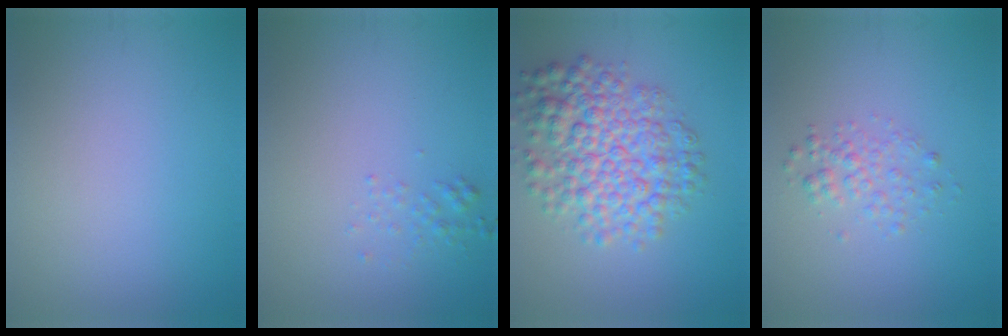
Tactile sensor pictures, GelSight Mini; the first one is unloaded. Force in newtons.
{"total": 1.0, "press": 1.0, "slide": 0.0}
{"total": 7.2, "press": 7.2, "slide": 0.2}
{"total": 1.9, "press": 1.9, "slide": 0.1}